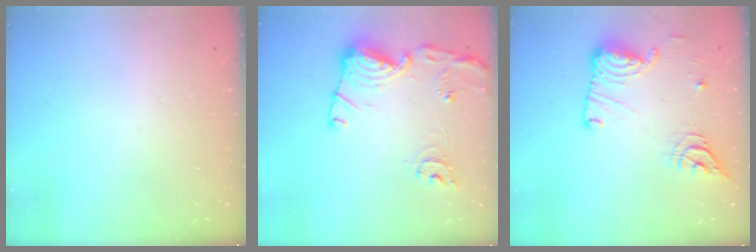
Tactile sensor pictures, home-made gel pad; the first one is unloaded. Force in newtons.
{"total": 15.1, "press": 15.0, "slide": 1.6}
{"total": 15.8, "press": 15.0, "slide": 4.9}